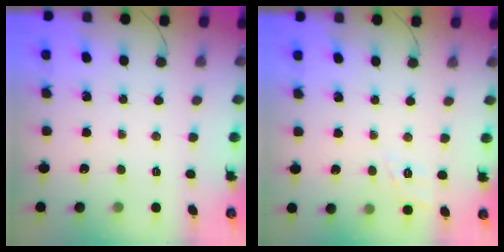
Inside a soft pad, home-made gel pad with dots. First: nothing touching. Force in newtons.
{"total": 3.0, "press": 2.4, "slide": 1.7}